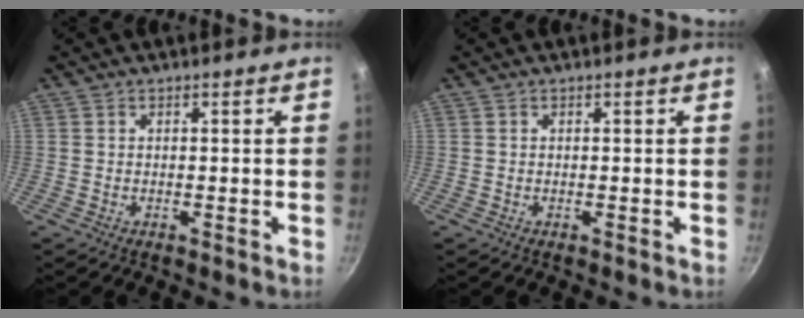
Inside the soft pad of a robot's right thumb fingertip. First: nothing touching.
{"total": 0.0}